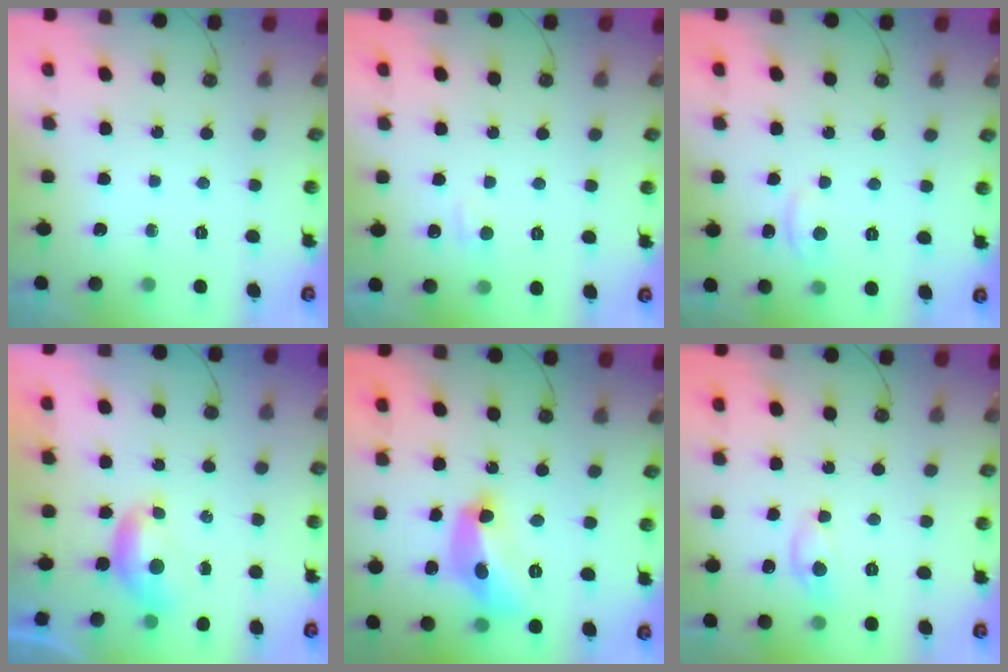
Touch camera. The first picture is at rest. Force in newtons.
{"total": 0.9, "press": 0.6, "slide": 0.6}
{"total": 3.0, "press": 2.9, "slide": 0.4}
{"total": 1.3, "press": 1.1, "slide": 0.6}
{"total": 12.7, "press": 12.7, "slide": 0.9}
{"total": 0.0}